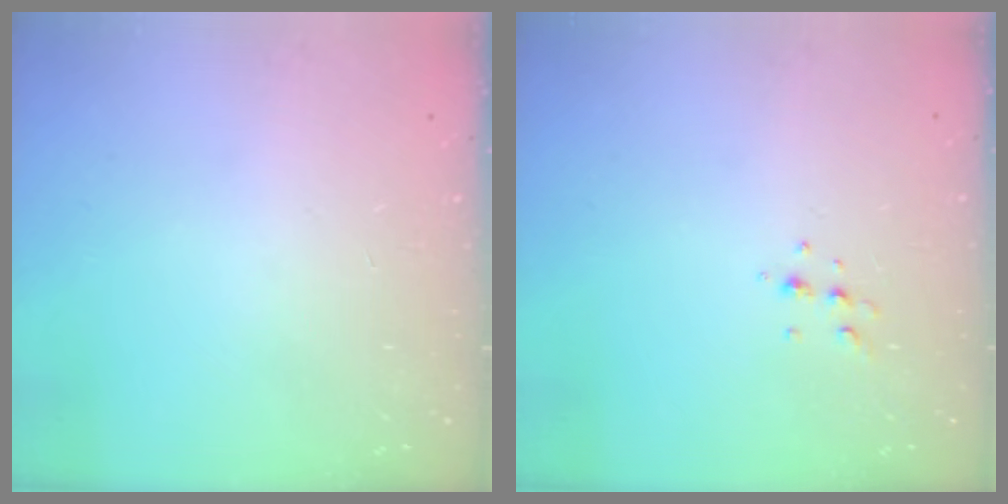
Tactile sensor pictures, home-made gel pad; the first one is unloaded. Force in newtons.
{"total": 4.3, "press": 4.2, "slide": 0.9}